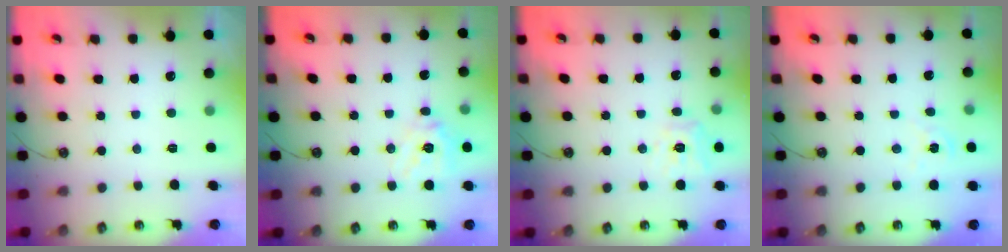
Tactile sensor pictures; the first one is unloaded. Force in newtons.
{"total": 14.4, "press": 14.2, "slide": 2.2}
{"total": 9.7, "press": 9.6, "slide": 1.0}
{"total": 1.8, "press": 1.8, "slide": 0.3}